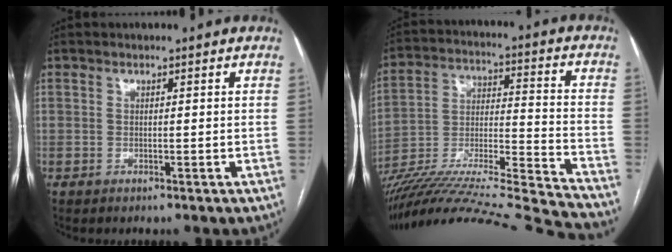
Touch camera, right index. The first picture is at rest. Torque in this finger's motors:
{"motor_torque": [0.00, -2.14, 0.32, 0.21]}